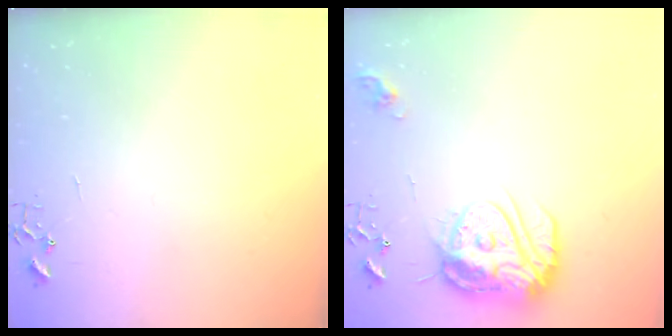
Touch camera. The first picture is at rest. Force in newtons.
{"total": 15.4, "press": 15.3, "slide": 1.6}